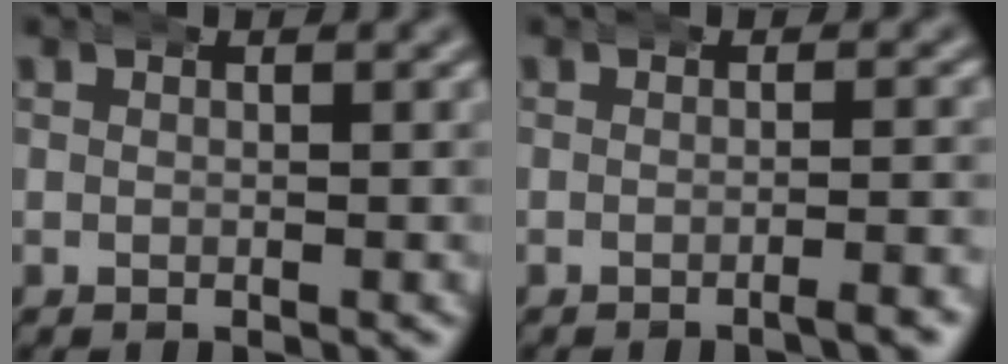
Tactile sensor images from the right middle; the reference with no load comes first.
{"total": 1.4, "force": [-1.1, -0.2, 0.9], "torque": [-0.011, 0.006, -0.020]}